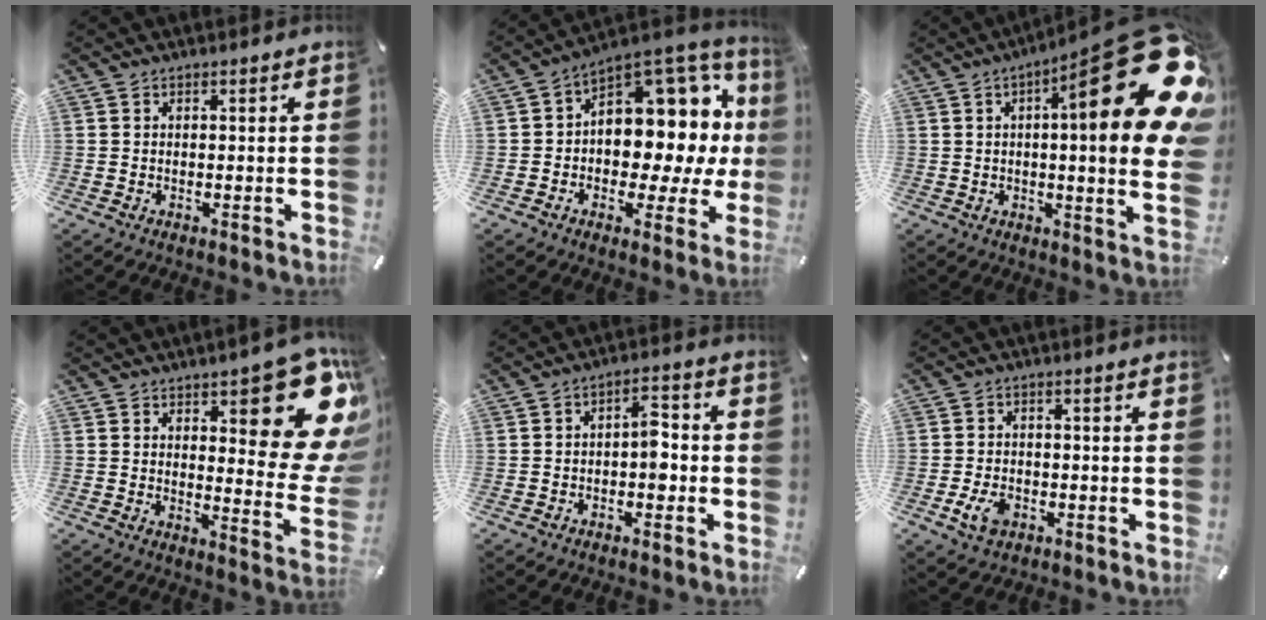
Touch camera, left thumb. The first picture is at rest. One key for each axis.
{"total": 12.6, "fx": 3.7, "fy": 8.8, "fz": 8.2, "tx": -0.086, "ty": -0.070, "tz": 0.060}
{"total": 32.2, "fx": 10.5, "fy": 8.4, "fz": 29.2, "tx": -0.385, "ty": -0.090, "tz": 0.181}
{"total": 19.9, "fx": 9.8, "fy": 7.7, "fz": 15.6, "tx": -0.179, "ty": -0.087, "tz": 0.157}
{"total": 5.6, "fx": -1.4, "fy": 3.1, "fz": 4.4, "tx": -0.069, "ty": 0.016, "tz": -0.028}
{"total": 4.7, "fx": -2.0, "fy": 3.1, "fz": 2.9, "tx": -0.073, "ty": 0.000, "tz": -0.040}